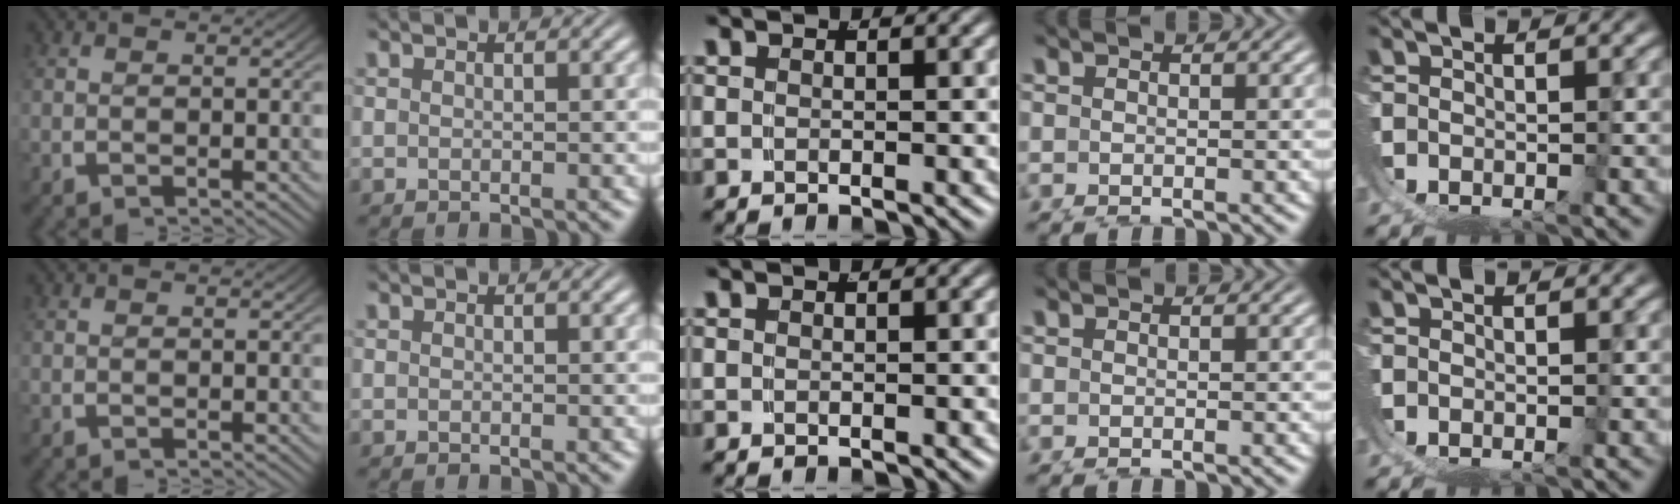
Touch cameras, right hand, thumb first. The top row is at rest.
{}